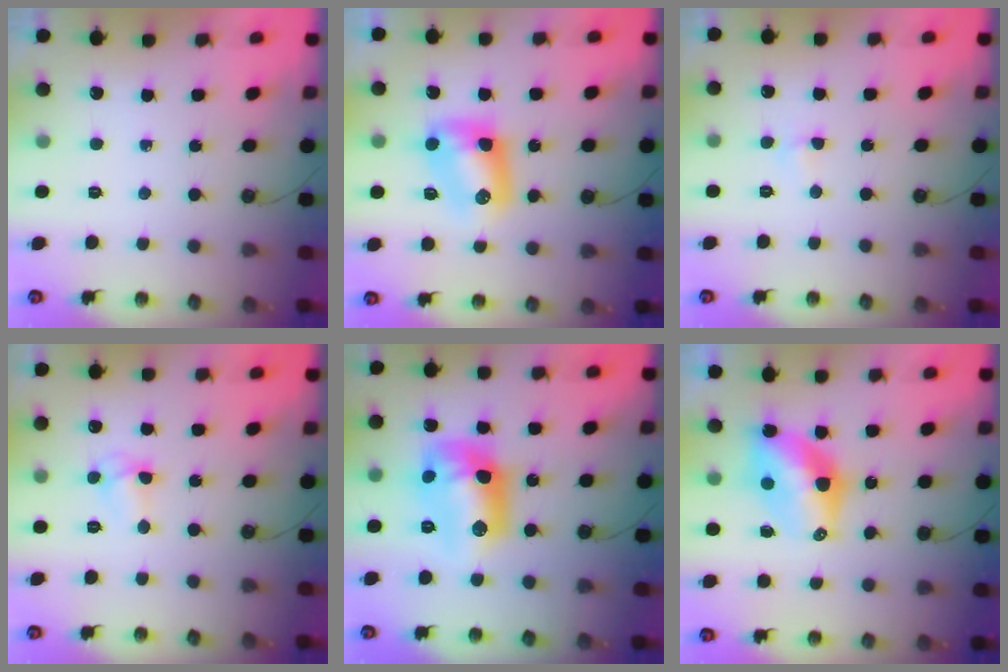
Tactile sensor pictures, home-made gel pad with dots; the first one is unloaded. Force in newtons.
{"total": 9.0, "press": 9.0, "slide": 0.3}
{"total": 3.0, "press": 2.9, "slide": 0.5}
{"total": 4.7, "press": 4.6, "slide": 0.5}
{"total": 13.7, "press": 13.7, "slide": 1.1}
{"total": 10.5, "press": 10.5, "slide": 1.0}